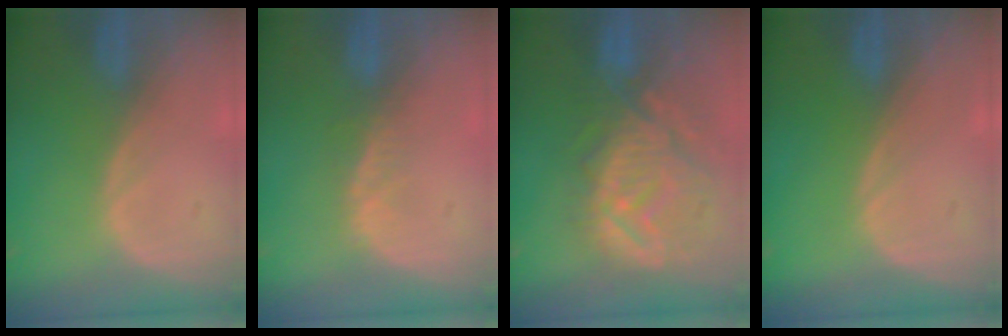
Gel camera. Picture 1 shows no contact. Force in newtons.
{"total": 2.3, "press": 1.9, "slide": 1.4}
{"total": 11.9, "press": 10.8, "slide": 5.0}
{"total": 0.0}